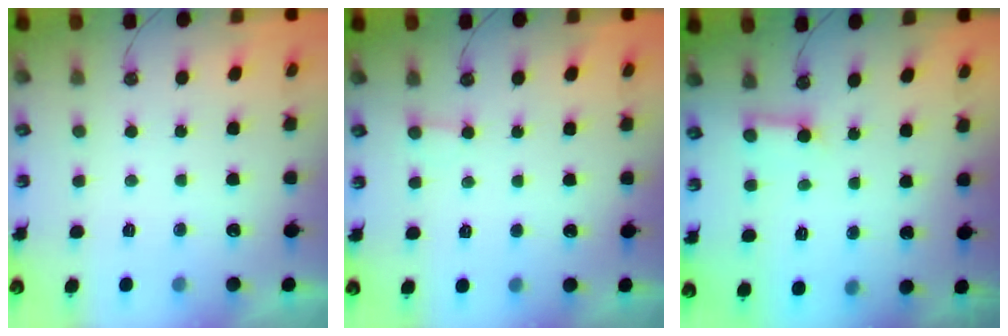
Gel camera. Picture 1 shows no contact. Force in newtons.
{"total": 2.3, "press": 2.3, "slide": 0.2}
{"total": 4.2, "press": 4.2, "slide": 0.5}